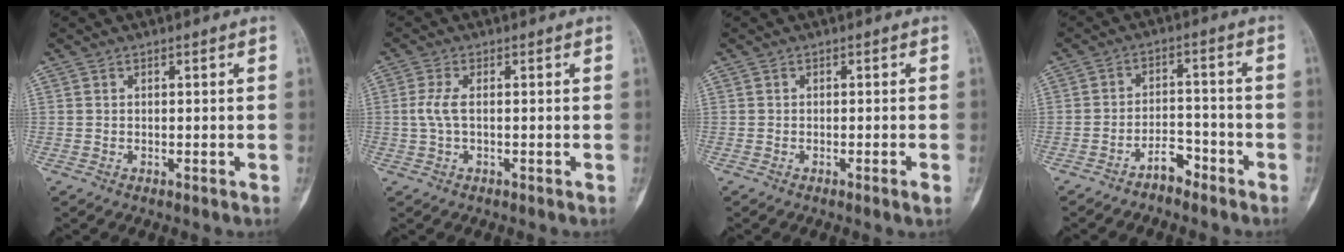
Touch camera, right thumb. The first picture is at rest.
{"total": 3.2, "force": [-0.1, 1.1, 3.0], "torque": [-0.079, 0.000, -0.004]}
{"total": 1.3, "force": [-0.6, -0.2, 1.1], "torque": [-0.019, -0.003, -0.012]}
{"total": 4.4, "force": [-3.5, 1.9, 1.8], "torque": [-0.017, 0.035, -0.063]}